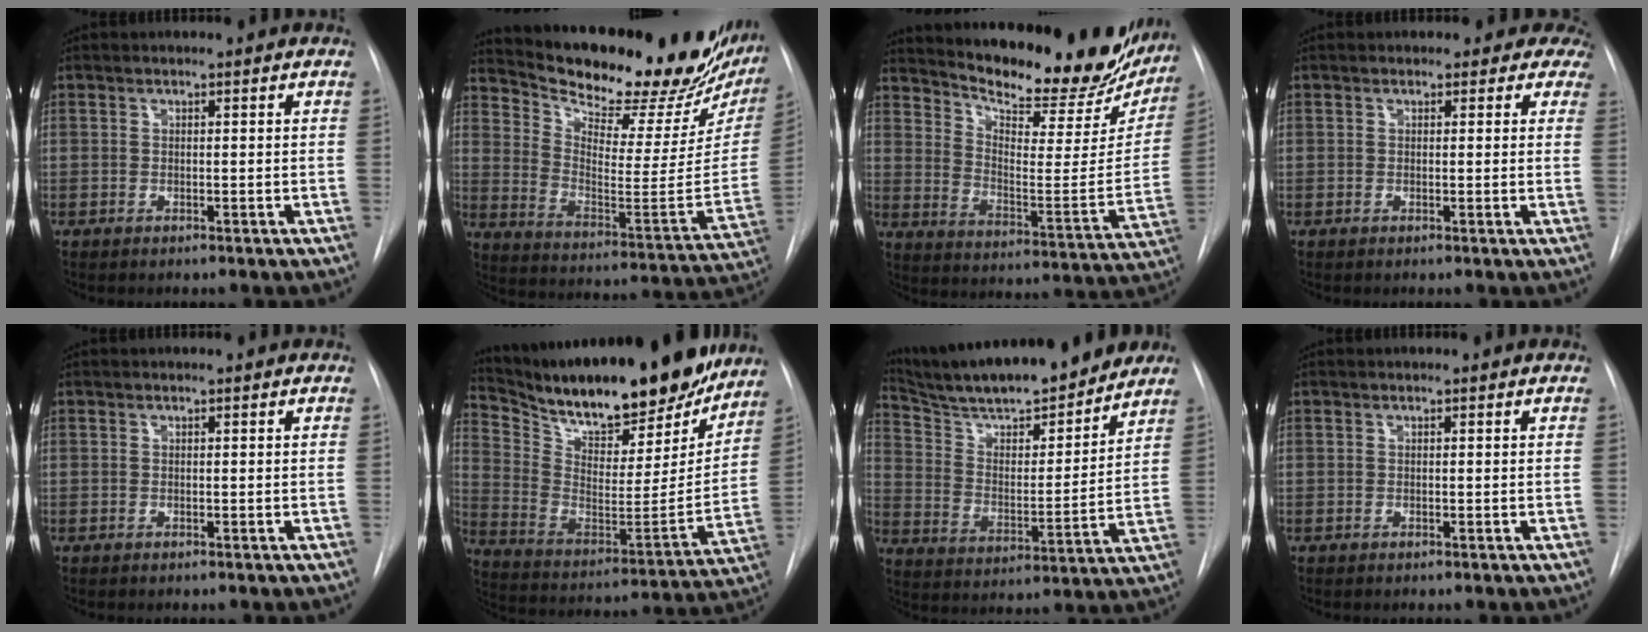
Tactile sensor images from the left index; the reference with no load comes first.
{"total": 28.5, "force": [24.4, 7.5, 12.7], "torque": [-0.206, -0.063, 0.329]}
{"total": 25.2, "force": [22.2, 6.5, 10.0], "torque": [-0.149, -0.061, 0.292]}
{"total": 5.8, "force": [4.9, 3.1, 0.0], "torque": [0.037, -0.007, 0.026]}
{"total": 0.0}
{"total": 28.3, "force": [23.7, 7.3, 13.6], "torque": [-0.237, -0.022, 0.353]}
{"total": 21.6, "force": [19.0, 3.4, 9.6], "torque": [-0.162, -0.001, 0.296]}
{"total": 0.0}